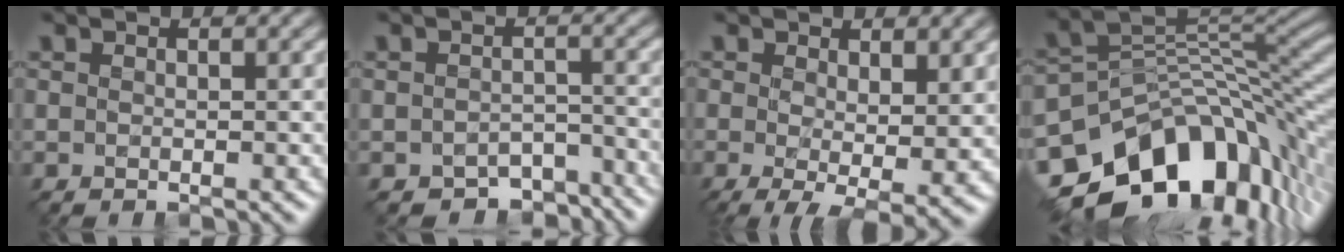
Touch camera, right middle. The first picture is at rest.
{"total": 4.0, "force": [-3.4, 1.9, 1.1], "torque": [-0.006, -0.009, -0.042]}
{"total": 6.1, "force": [-0.2, 2.4, 5.6], "torque": [-0.100, -0.023, 0.005]}
{"total": 13.8, "force": [-6.1, 8.9, 8.6], "torque": [-0.155, 0.004, -0.102]}